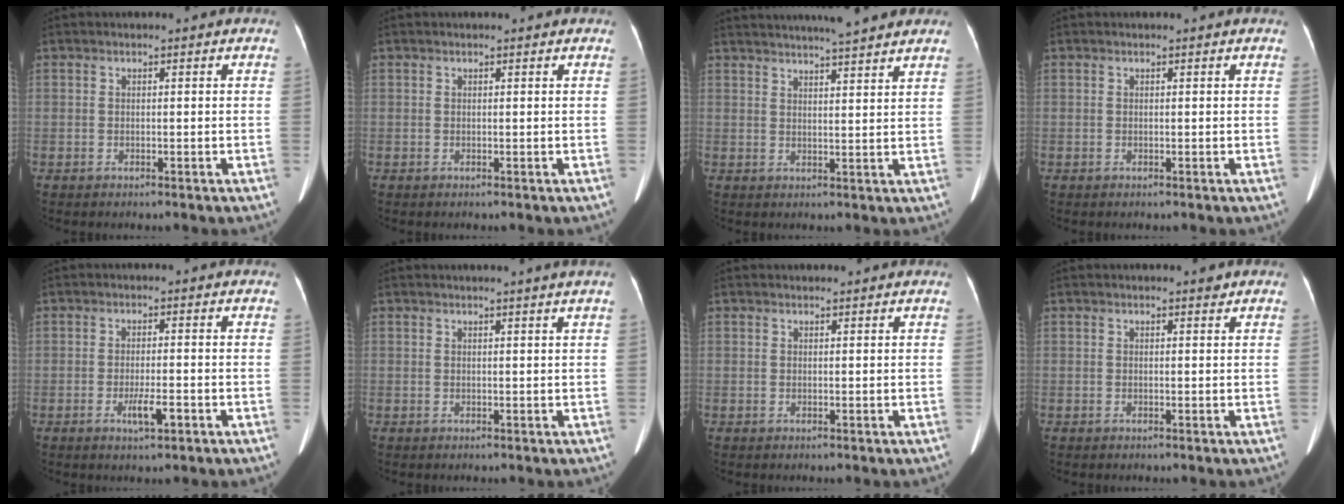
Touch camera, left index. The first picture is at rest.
{"total": 0.9, "force": [0.9, 0.0, 0.2], "torque": [-0.011, 0.005, 0.010]}
{"total": 13.8, "force": [12.4, 0.5, 6.0], "torque": [-0.096, 0.018, 0.163]}
{"total": 0.7, "force": [0.7, 0.1, 0.1], "torque": [-0.006, 0.010, 0.007]}
{"total": 3.2, "force": [-1.4, 0.4, 2.8], "torque": [-0.053, -0.003, -0.023]}
{"total": 2.0, "force": [1.7, -0.7, 0.8], "torque": [-0.015, -0.001, 0.025]}
{"total": 1.3, "force": [1.3, 0.2, 0.1], "torque": [-0.008, 0.011, 0.020]}
{"total": 0.7, "force": [0.6, 0.1, 0.4], "torque": [-0.010, -0.004, 0.008]}